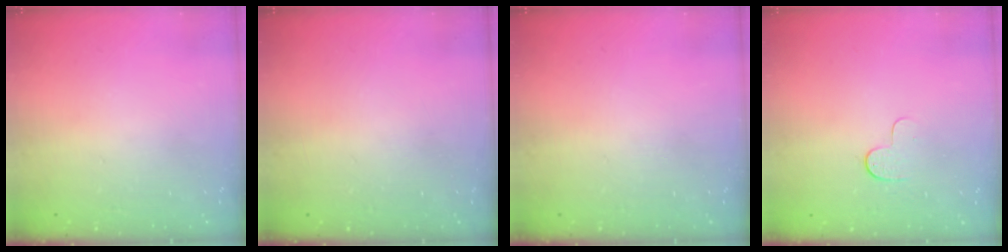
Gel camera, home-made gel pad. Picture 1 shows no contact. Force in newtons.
{"total": 0.0}
{"total": 0.0}
{"total": 3.9, "press": 3.9, "slide": 0.3}